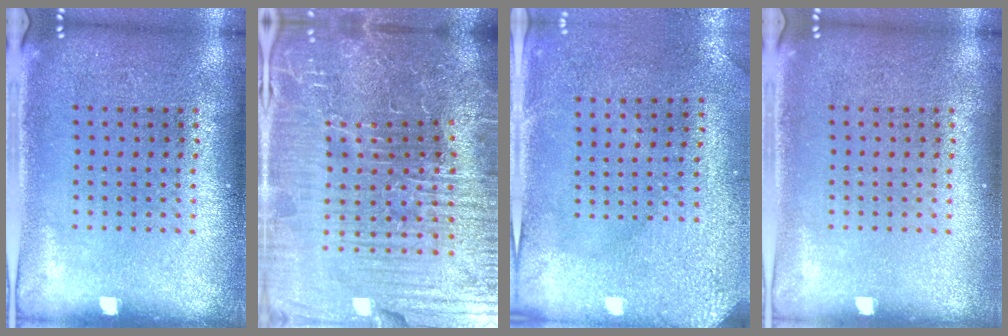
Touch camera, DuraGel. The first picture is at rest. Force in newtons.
{"total": 6.8, "press": 6.2, "slide": 2.7}
{"total": 3.0, "press": 2.5, "slide": 1.7}
{"total": 0.0}